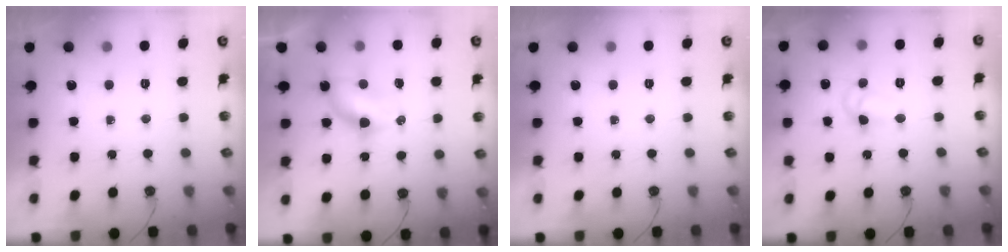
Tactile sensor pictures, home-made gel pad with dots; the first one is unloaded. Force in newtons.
{"total": 8.8, "press": 7.7, "slide": 4.2}
{"total": 0.0}
{"total": 7.1, "press": 7.1, "slide": 0.7}